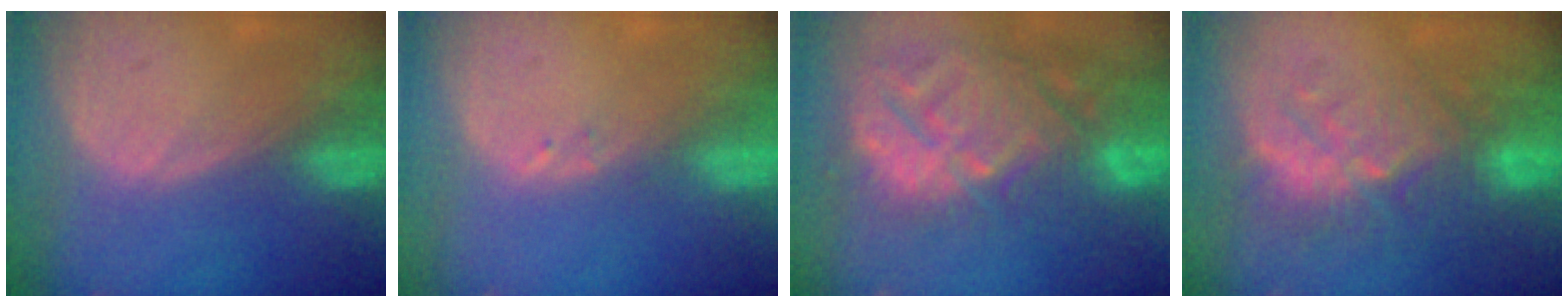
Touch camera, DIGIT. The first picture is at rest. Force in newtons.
{"total": 0.6, "press": 0.6, "slide": 0.1}
{"total": 14.8, "press": 12.7, "slide": 7.6}
{"total": 9.1, "press": 9.0, "slide": 1.6}